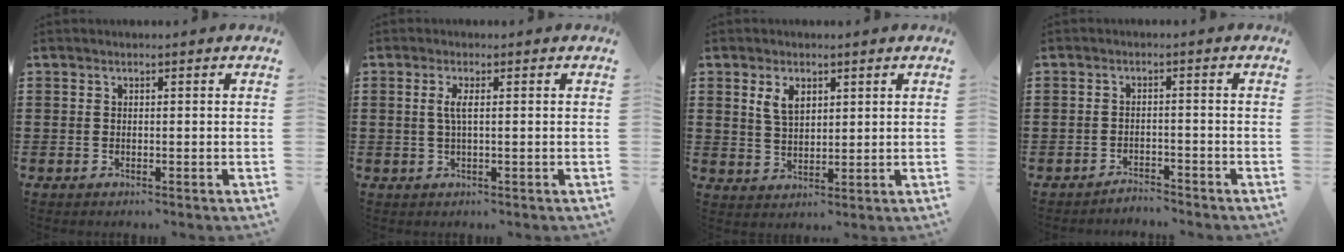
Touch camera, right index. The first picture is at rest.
{"total": 2.2, "force": [0.2, 0.2, 2.1], "torque": [-0.049, -0.005, 0.000]}
{"total": 3.8, "force": [1.9, 2.1, 2.5], "torque": [-0.055, 0.007, 0.034]}
{"total": 2.4, "force": [-2.4, 0.1, -0.4], "torque": [-0.001, 0.003, -0.053]}